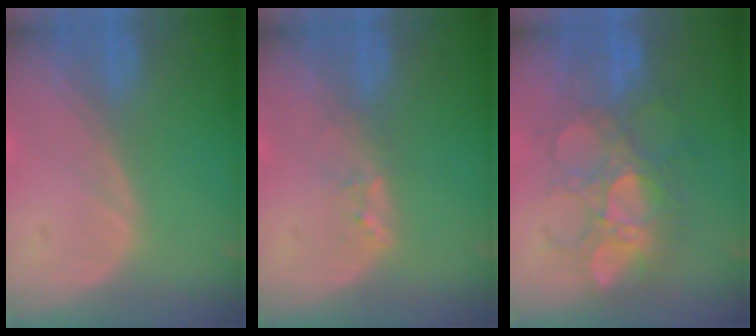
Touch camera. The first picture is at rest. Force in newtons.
{"total": 1.6, "press": 1.5, "slide": 0.3}
{"total": 8.8, "press": 8.6, "slide": 1.5}